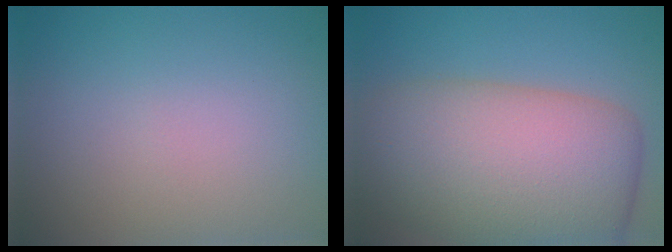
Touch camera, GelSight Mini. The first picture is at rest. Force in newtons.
{"total": 12.7, "press": 12.7, "slide": 0.6}